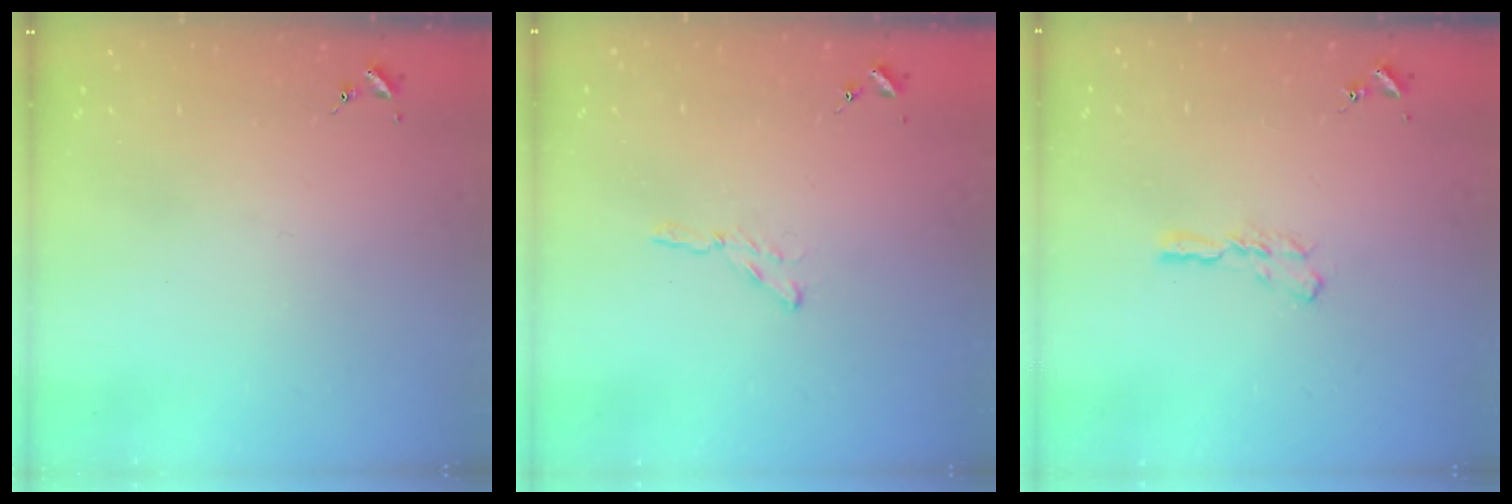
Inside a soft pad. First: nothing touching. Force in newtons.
{"total": 2.4, "press": 2.4, "slide": 0.2}
{"total": 6.1, "press": 6.1, "slide": 0.2}